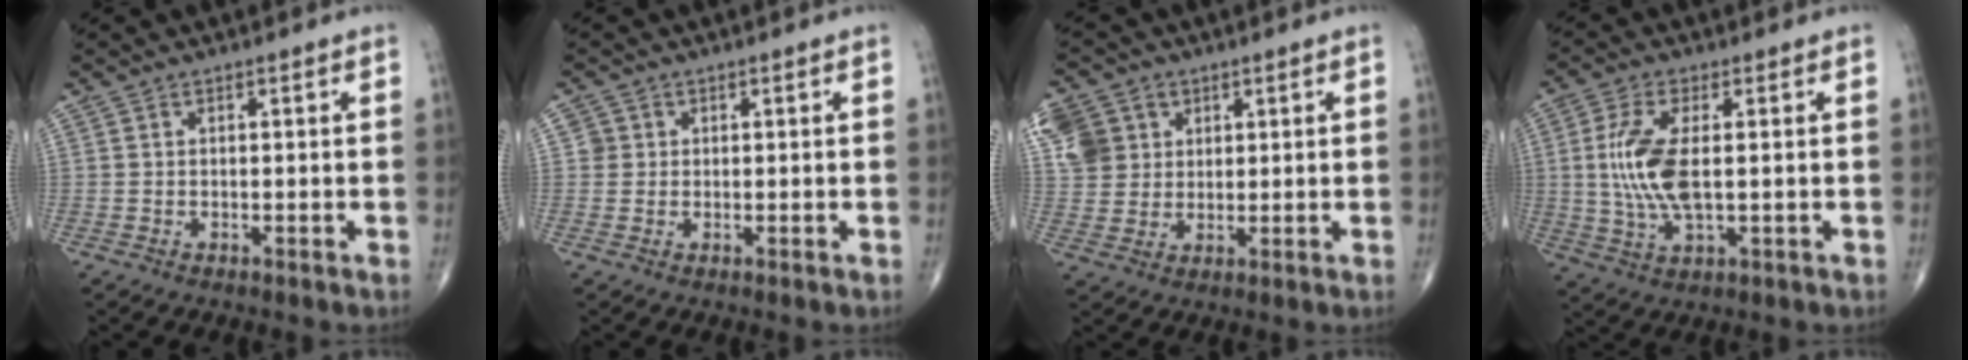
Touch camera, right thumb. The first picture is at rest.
{"total": 1.7, "force": [0.3, 1.7, 0.1], "torque": [0.013, 0.004, 0.001]}
{"total": 9.3, "force": [3.4, 7.9, 3.5], "torque": [-0.051, 0.005, 0.067]}
{"total": 10.2, "force": [0.6, 4.1, 9.3], "torque": [-0.206, -0.005, 0.015]}